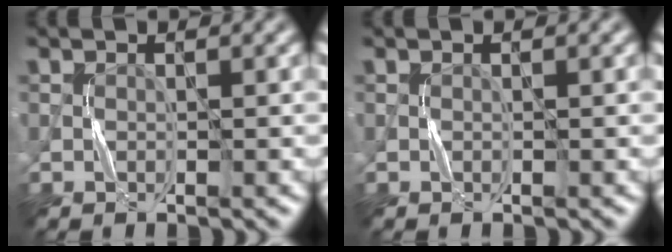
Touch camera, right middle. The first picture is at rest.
{"total": 0.0}